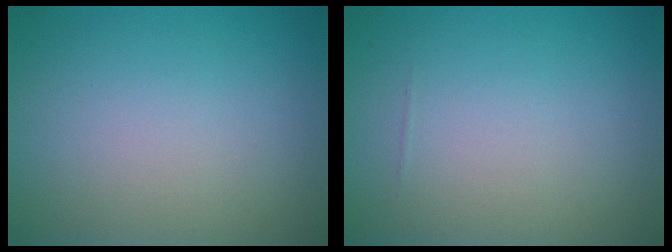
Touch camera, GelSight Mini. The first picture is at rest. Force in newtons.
{"total": 0.0}